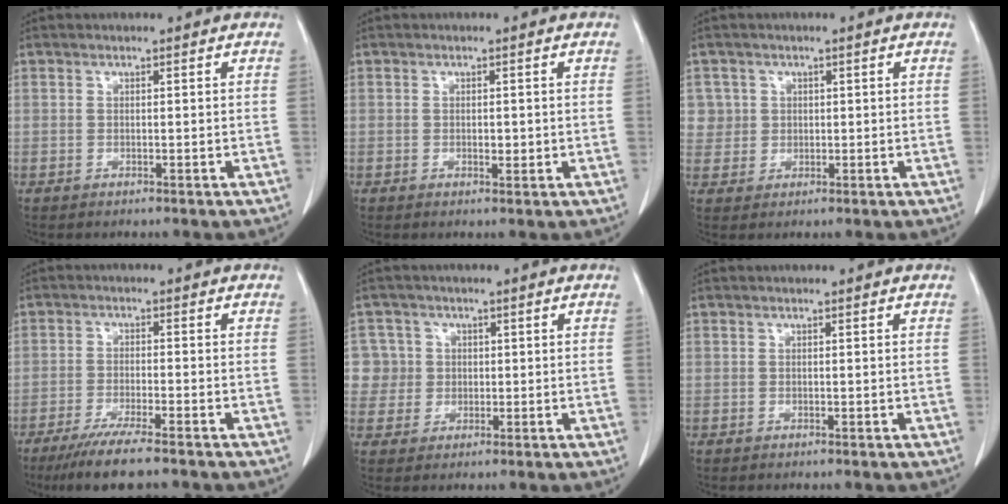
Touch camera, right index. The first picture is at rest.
{"total": 1.3, "force": [-0.1, 0.7, 1.1], "torque": [-0.016, 0.000, 0.000]}
{"total": 3.5, "force": [1.0, 3.3, -0.3], "torque": [0.028, 0.004, 0.018]}
{"total": 8.1, "force": [-6.3, 0.1, 5.0], "torque": [-0.082, -0.020, -0.103]}
{"total": 5.4, "force": [0.7, 5.4, -0.2], "torque": [0.018, 0.019, 0.017]}
{"total": 0.0}